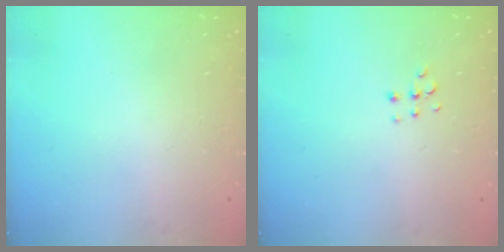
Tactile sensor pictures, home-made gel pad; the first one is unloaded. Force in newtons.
{"total": 4.4, "press": 4.4, "slide": 0.3}